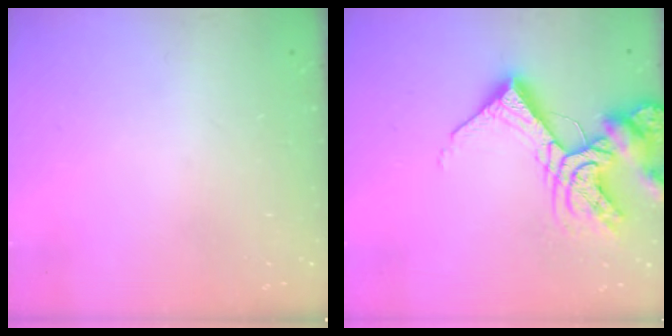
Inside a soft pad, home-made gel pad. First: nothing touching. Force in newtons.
{"total": 16.5, "press": 16.4, "slide": 1.9}